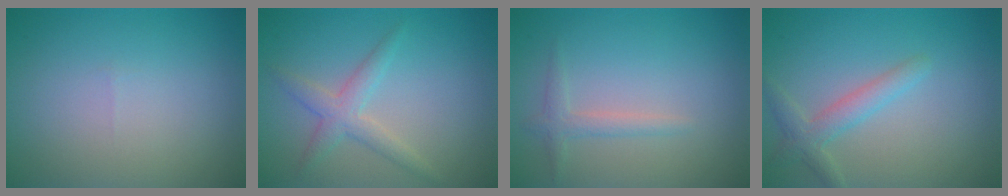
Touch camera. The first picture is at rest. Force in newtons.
{"total": 2.5, "press": 2.5, "slide": 0.1}
{"total": 1.5, "press": 1.5, "slide": 0.0}
{"total": 2.5, "press": 2.5, "slide": 0.1}